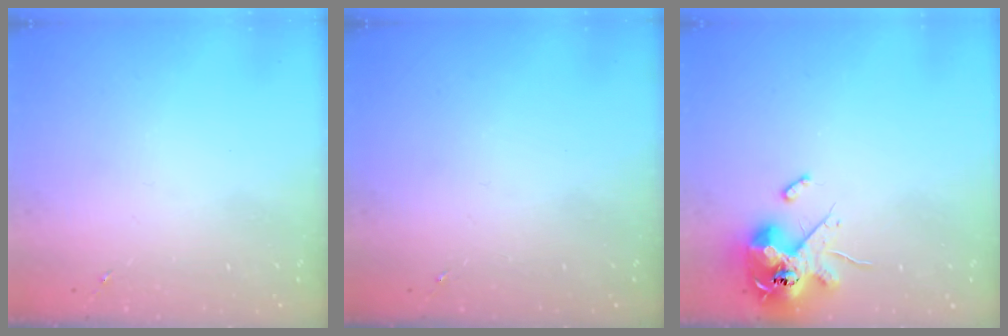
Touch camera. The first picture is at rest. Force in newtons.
{"total": 0.0}
{"total": 13.2, "press": 13.0, "slide": 2.2}